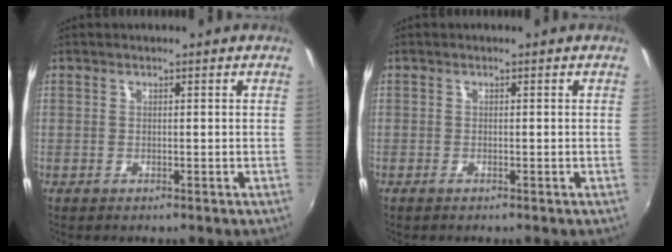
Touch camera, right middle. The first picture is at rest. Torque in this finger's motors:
{"motor_torque": [-0.16, -0.02, -0.01, 0.00]}